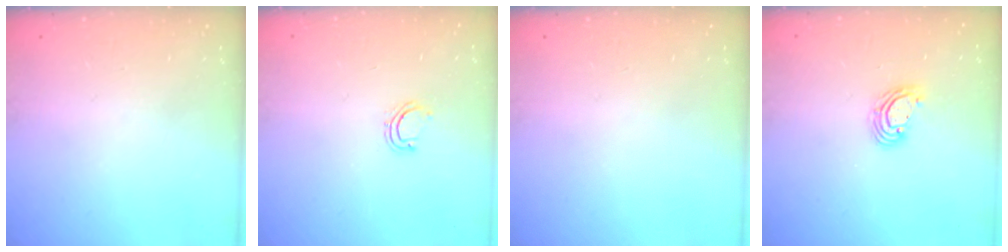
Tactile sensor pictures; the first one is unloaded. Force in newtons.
{"total": 4.2, "press": 4.0, "slide": 1.2}
{"total": 0.0}
{"total": 5.1, "press": 5.1, "slide": 0.3}